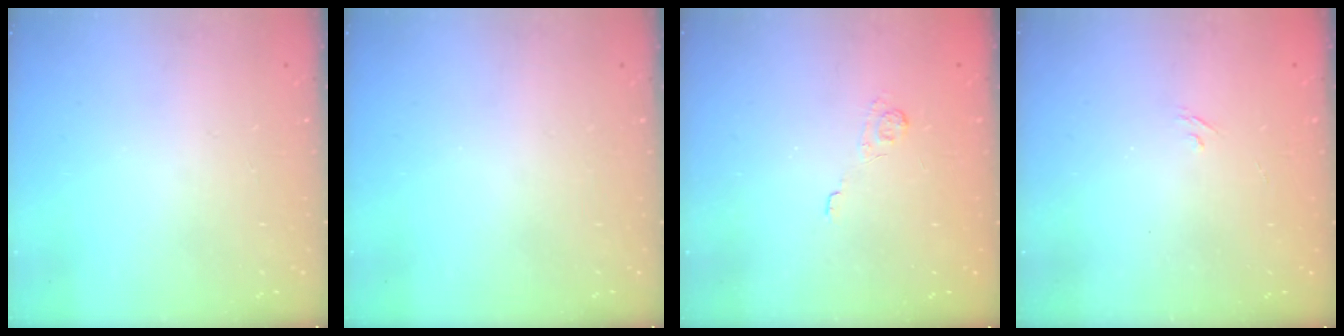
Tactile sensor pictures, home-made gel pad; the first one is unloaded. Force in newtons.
{"total": 0.0}
{"total": 1.9, "press": 1.3, "slide": 1.3}
{"total": 2.0, "press": 1.7, "slide": 1.2}